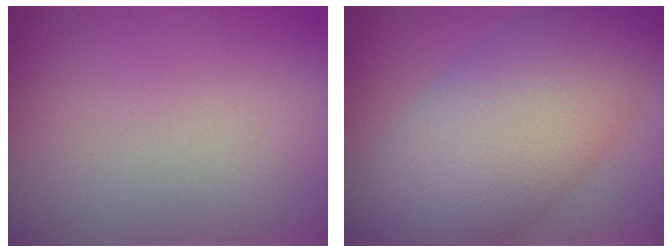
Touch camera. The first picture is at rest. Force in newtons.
{"total": 12.5, "press": 12.5, "slide": 0.5}